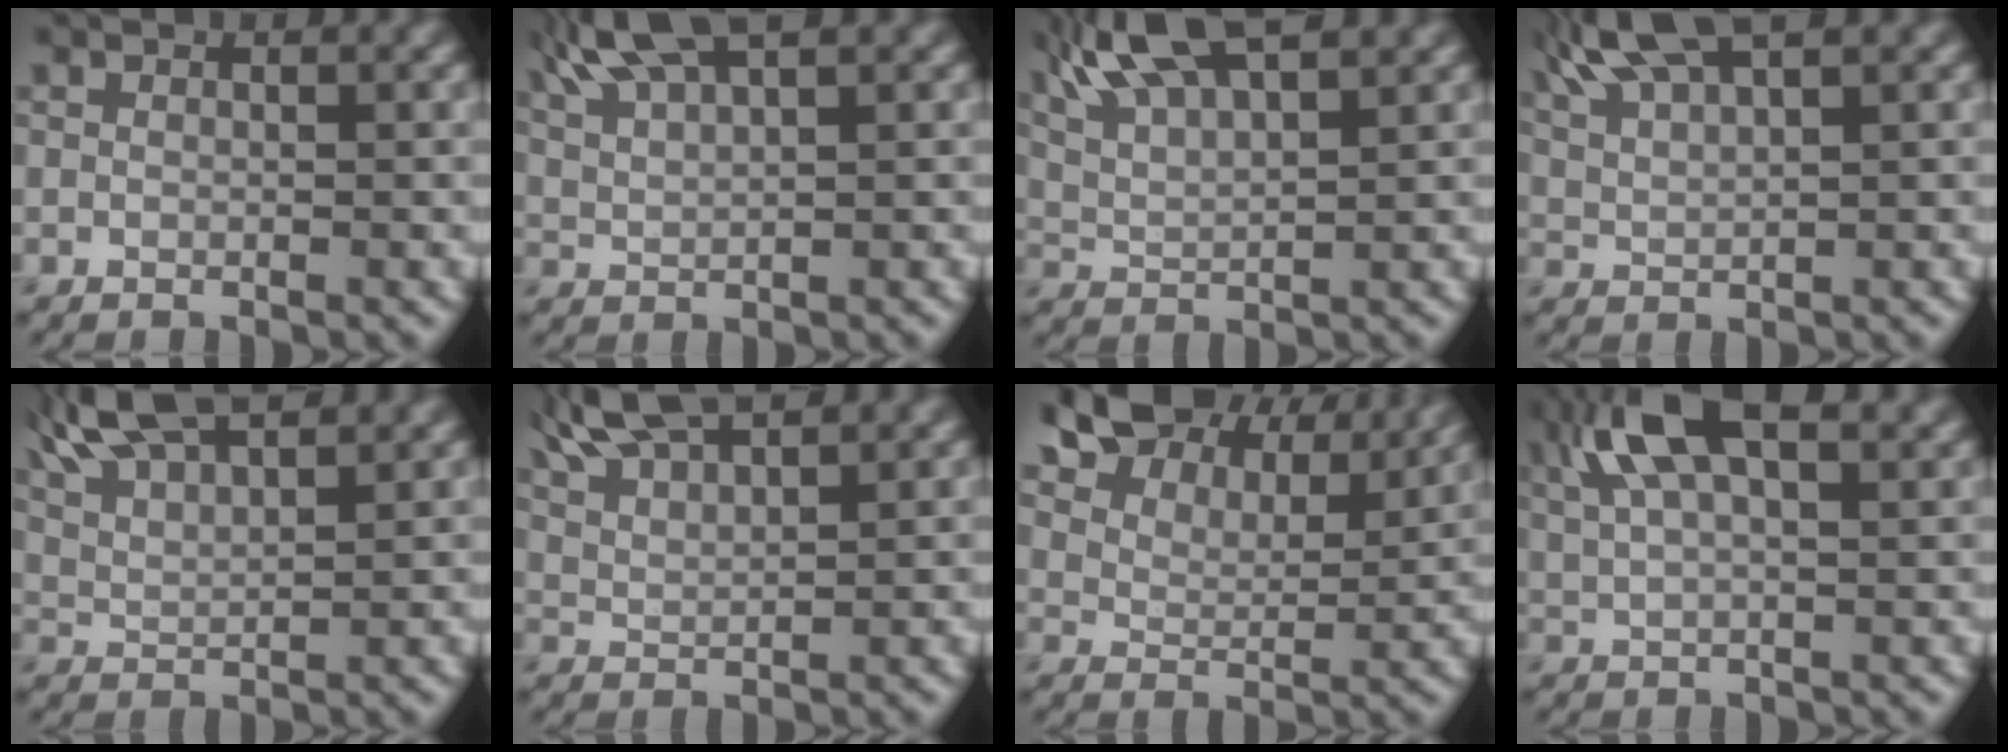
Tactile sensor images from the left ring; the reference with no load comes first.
{"total": 5.7, "force": [4.1, 1.4, 3.8], "torque": [-0.075, 0.022, 0.070]}
{"total": 9.3, "force": [6.3, 2.9, 6.2], "torque": [-0.124, 0.039, 0.087]}
{"total": 6.3, "force": [4.5, 1.6, 4.2], "torque": [-0.083, 0.024, 0.072]}
{"total": 9.5, "force": [6.8, 3.2, 5.7], "torque": [-0.123, 0.039, 0.090]}
{"total": 7.1, "force": [5.6, 2.0, 3.9], "torque": [-0.075, 0.029, 0.077]}
{"total": 10.0, "force": [8.3, 4.0, 3.9], "torque": [-0.083, -0.002, 0.136]}
{"total": 8.1, "force": [4.4, 2.9, 6.2], "torque": [-0.136, 0.027, 0.074]}